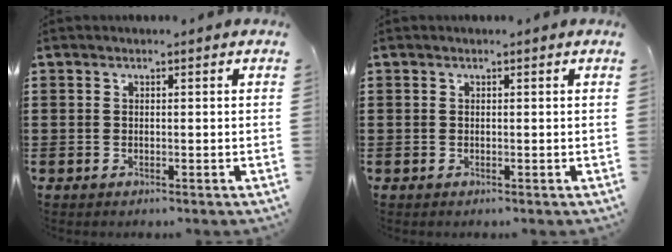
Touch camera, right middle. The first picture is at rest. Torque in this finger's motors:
{"motor_torque": [0.05, -0.05, 0.00, 0.01]}